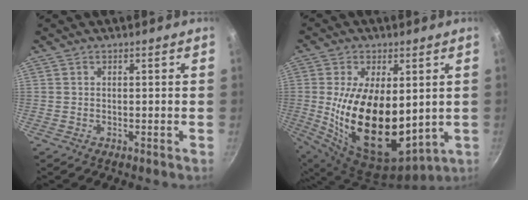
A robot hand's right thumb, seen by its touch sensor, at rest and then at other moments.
{"total": 21.3, "force": [0.9, 11.8, 17.7], "torque": [-0.307, -0.033, 0.034]}